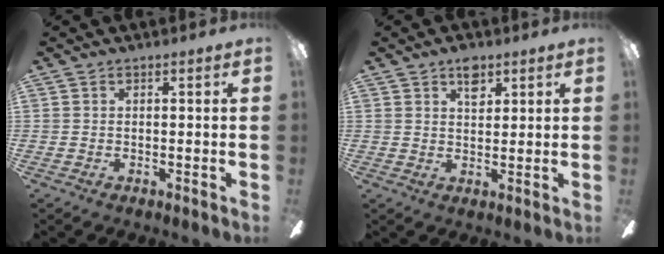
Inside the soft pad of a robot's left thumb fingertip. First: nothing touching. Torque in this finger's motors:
{"motor_torque": [0.22, 0.05, 0.78, -0.18, 0.00]}